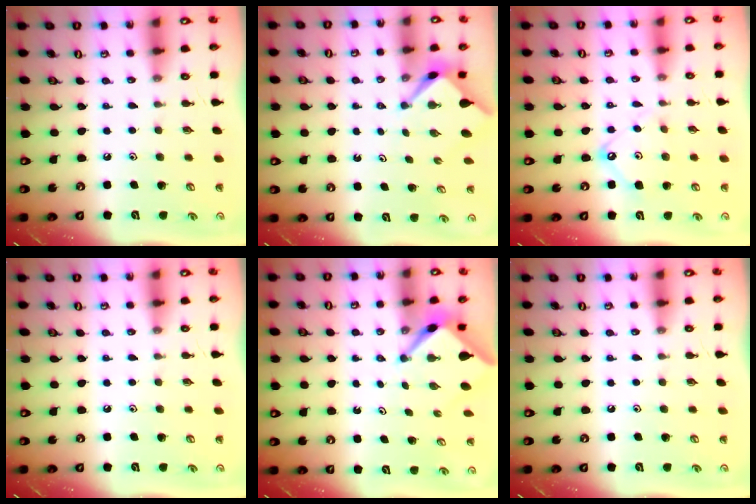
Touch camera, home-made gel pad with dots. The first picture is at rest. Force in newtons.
{"total": 3.0, "press": 3.0, "slide": 0.3}
{"total": 9.9, "press": 9.9, "slide": 0.9}
{"total": 0.0}
{"total": 3.3, "press": 3.3, "slide": 0.2}
{"total": 0.0}